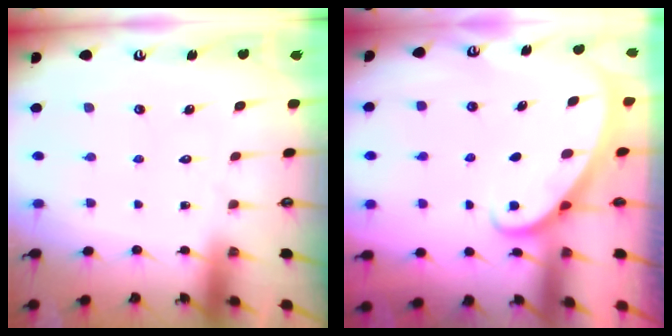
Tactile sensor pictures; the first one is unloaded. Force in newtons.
{"total": 1.7, "press": 1.7, "slide": 0.1}